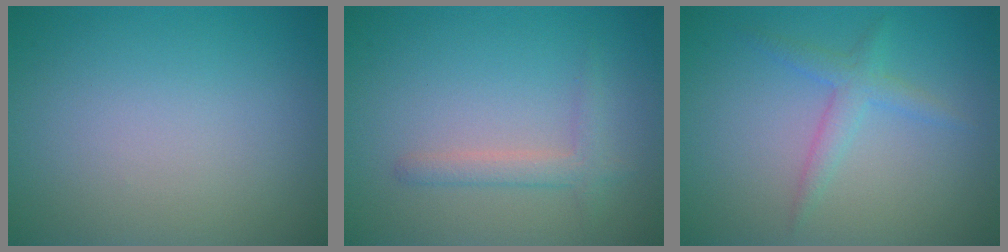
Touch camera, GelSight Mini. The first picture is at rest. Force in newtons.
{"total": 1.8, "press": 1.8, "slide": 0.2}
{"total": 2.0, "press": 2.0, "slide": 0.1}